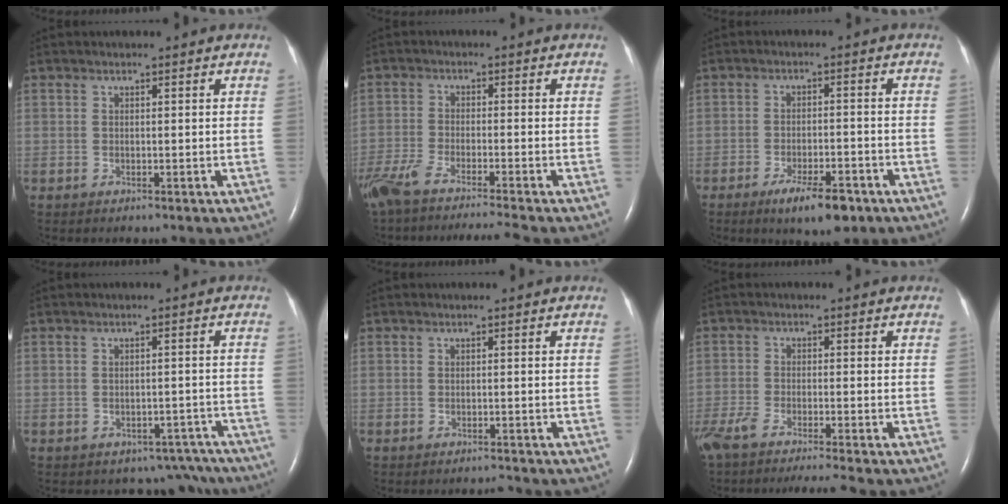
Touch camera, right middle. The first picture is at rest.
{"total": 11.5, "force": [-9.7, -0.5, 6.1], "torque": [-0.102, -0.027, -0.162]}
{"total": 7.1, "force": [-4.6, 1.9, 5.2], "torque": [-0.090, -0.008, -0.068]}
{"total": 7.6, "force": [-6.5, 3.9, 0.2], "torque": [0.017, 0.025, -0.063]}
{"total": 0.8, "force": [-0.8, 0.0, 0.1], "torque": [-0.005, -0.004, -0.010]}
{"total": 10.4, "force": [-8.8, -0.2, 5.5], "torque": [-0.086, -0.025, -0.145]}